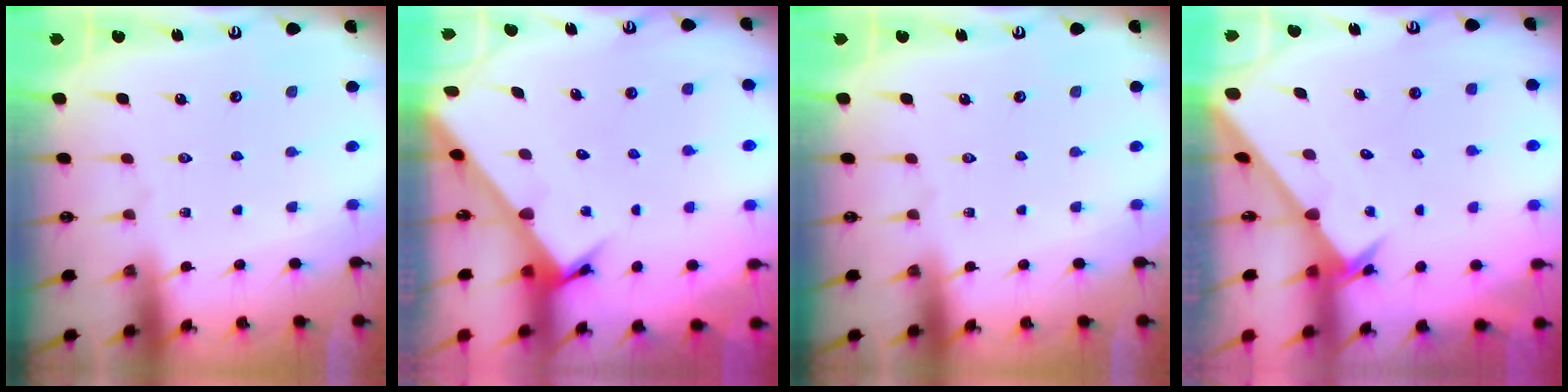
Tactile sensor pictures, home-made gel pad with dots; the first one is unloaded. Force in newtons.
{"total": 3.4, "press": 3.4, "slide": 0.2}
{"total": 0.0}
{"total": 2.5, "press": 2.5, "slide": 0.2}